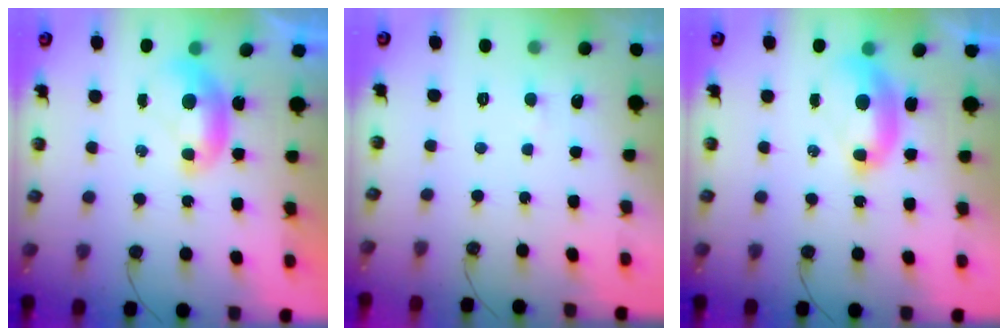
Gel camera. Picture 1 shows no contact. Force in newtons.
{"total": 2.9, "press": 2.9, "slide": 0.2}
{"total": 2.4, "press": 2.4, "slide": 0.6}